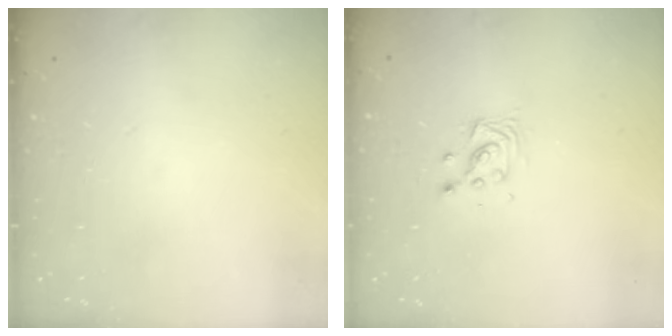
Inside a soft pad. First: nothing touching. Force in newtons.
{"total": 4.6, "press": 4.6, "slide": 0.2}